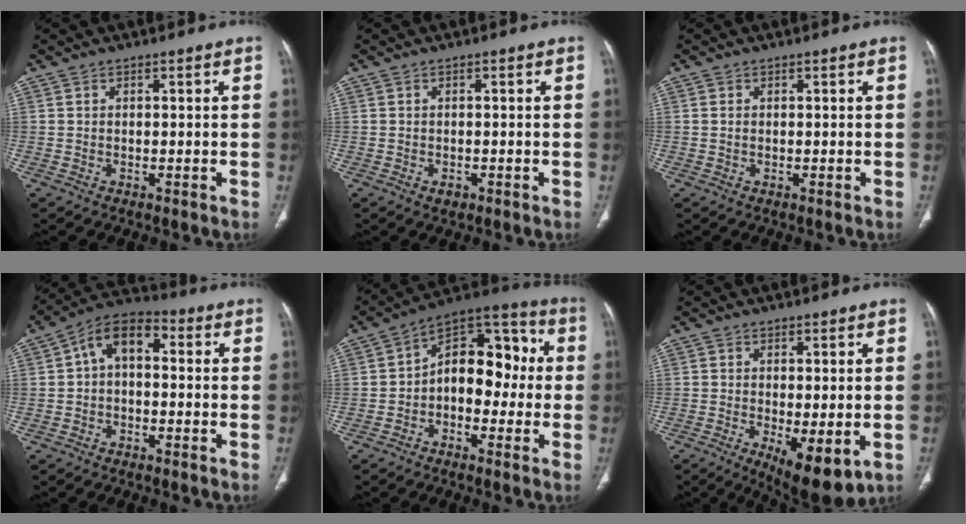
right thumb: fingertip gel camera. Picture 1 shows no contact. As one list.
[{"total": 1.4, "force": [-0.7, 1.0, 0.7], "torque": [-0.008, 0.003, -0.007]}, {"total": 0.6, "force": [0.1, 0.4, 0.4], "torque": [-0.012, 0.003, 0.003]}, {"total": 8.7, "force": [0.7, 5.5, 6.8], "torque": [-0.100, 0.032, -0.003]}, {"total": 13.8, "force": [-0.8, 8.9, 10.6], "torque": [-0.112, 0.052, -0.030]}, {"total": 9.4, "force": [-2.6, 3.6, 8.3], "torque": [-0.121, -0.021, -0.030]}]